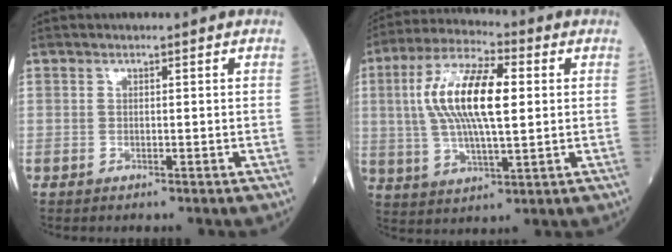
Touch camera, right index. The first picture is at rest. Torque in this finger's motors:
{"motor_torque": [1.88, 0.26, 1.05, 0.21]}